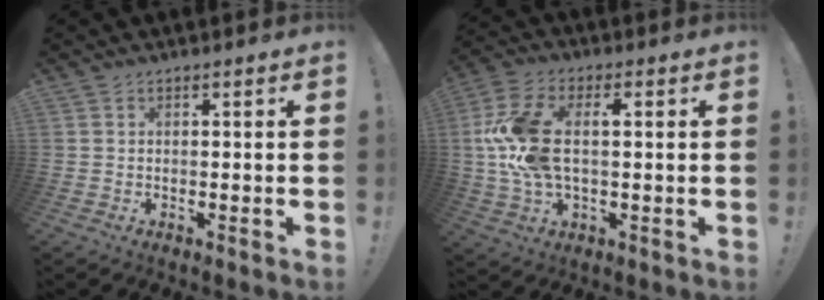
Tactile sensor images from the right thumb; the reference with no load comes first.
{"total": 14.8, "force": [1.3, 8.3, 12.2], "torque": [-0.241, 0.009, 0.026]}